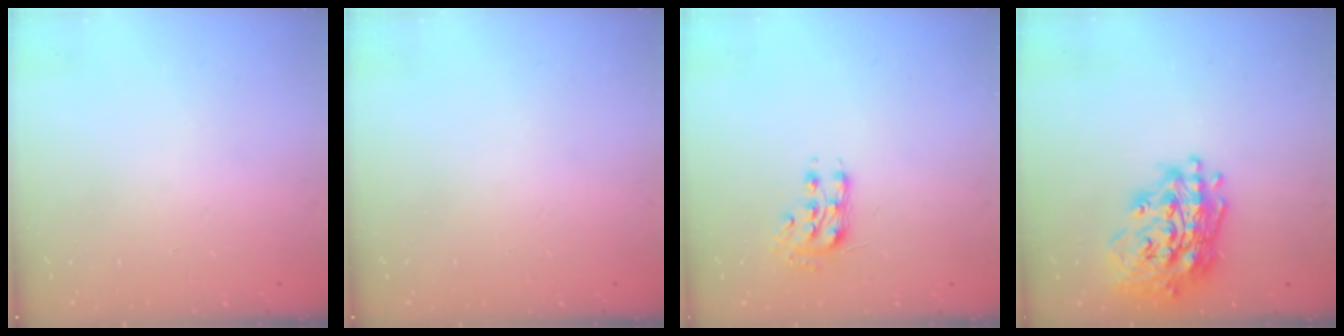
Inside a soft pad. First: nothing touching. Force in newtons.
{"total": 0.0}
{"total": 8.1, "press": 8.0, "slide": 1.0}
{"total": 19.7, "press": 19.5, "slide": 2.7}